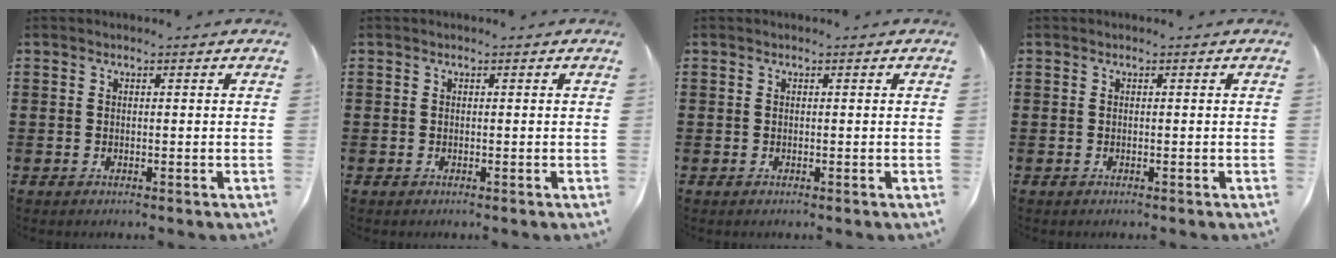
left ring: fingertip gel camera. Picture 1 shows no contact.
{"total": 0.0}
{"total": 0.0}
{"total": 0.0}